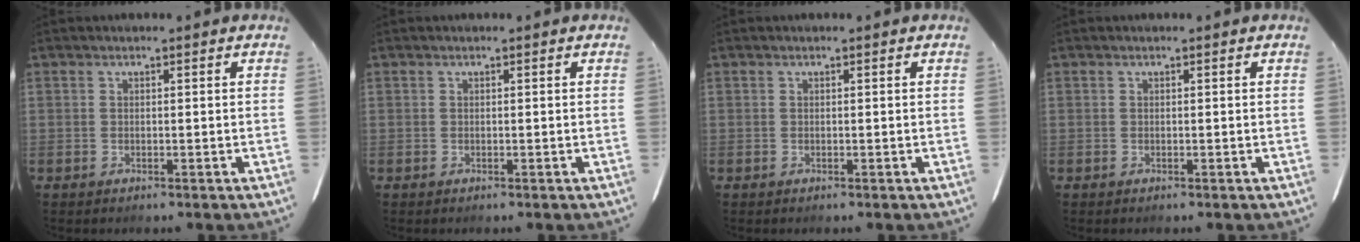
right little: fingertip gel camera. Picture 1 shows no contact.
{"total": 0.0}
{"total": 0.0}
{"total": 0.0}